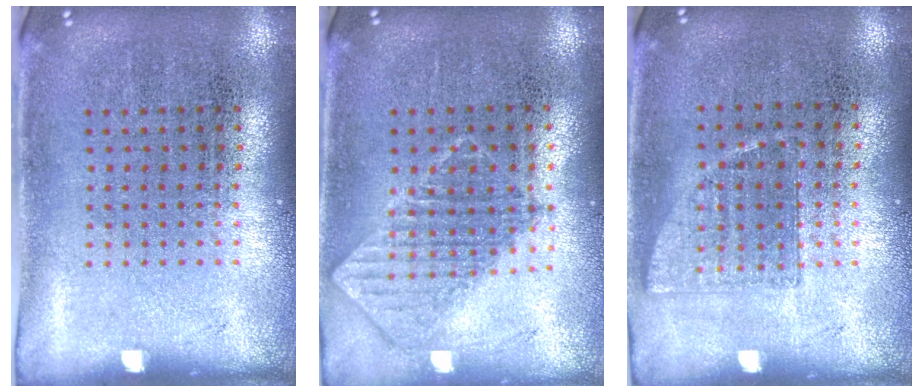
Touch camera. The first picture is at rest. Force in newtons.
{"total": 0.9, "press": 0.8, "slide": 0.2}
{"total": 0.7, "press": 0.7, "slide": 0.2}